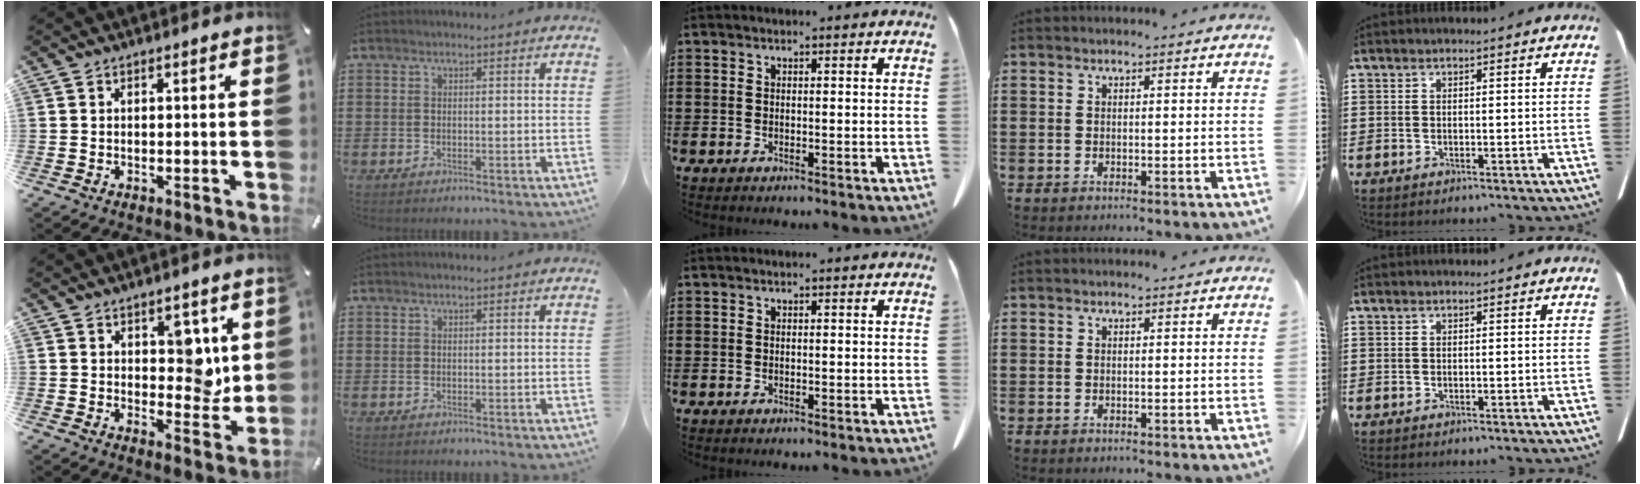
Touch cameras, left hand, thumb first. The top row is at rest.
{"thumb": {"total": 7.3, "force": [2.8, 5.1, 4.5], "torque": [-0.037, -0.015, 0.041]}}